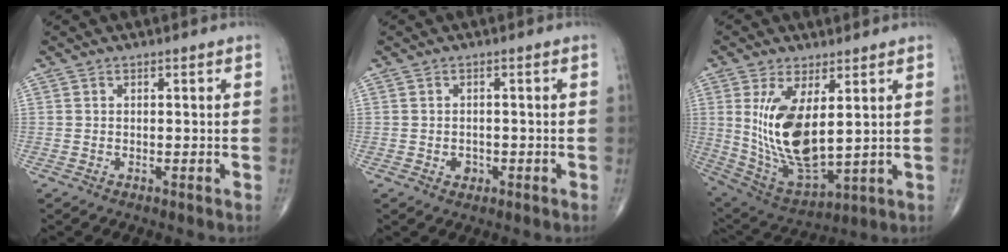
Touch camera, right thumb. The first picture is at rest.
{"total": 1.9, "force": [-0.6, 1.5, 0.9], "torque": [-0.006, 0.004, -0.006]}
{"total": 15.7, "force": [3.1, 7.0, 13.7], "torque": [-0.261, -0.027, 0.083]}